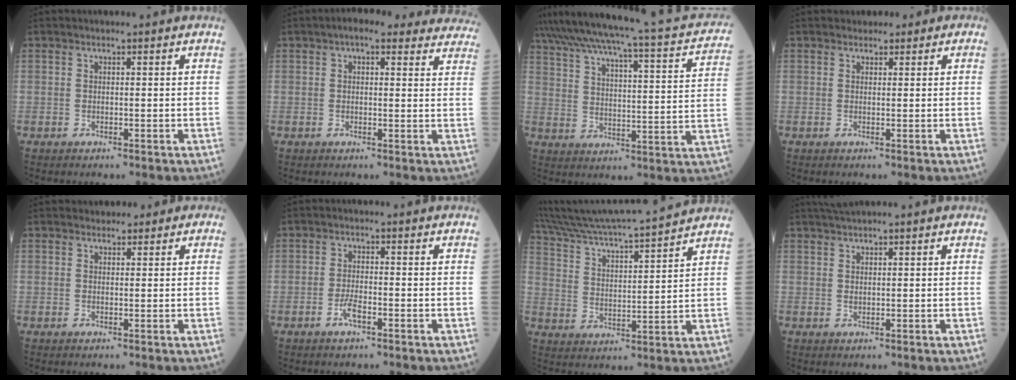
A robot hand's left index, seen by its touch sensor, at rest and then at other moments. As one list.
[{"total": 13.1, "force": [11.4, 4.1, 5.0], "torque": [-0.024, 0.023, 0.109]}, {"total": 25.1, "force": [21.5, 2.6, 12.6], "torque": [-0.200, -0.006, 0.274]}, {"total": 1.5, "force": [0.9, 1.2, 0.3], "torque": [0.003, 0.000, 0.005]}, {"total": 2.0, "force": [1.5, 1.3, 0.4], "torque": [-0.001, 0.008, 0.016]}, {"total": 2.3, "force": [-1.3, 0.4, 1.9], "torque": [-0.042, -0.001, -0.027]}, {"total": 17.4, "force": [16.2, -0.3, 6.2], "torque": [-0.129, 0.004, 0.259]}, {"total": 2.3, "force": [2.1, 0.0, 1.0], "torque": [-0.020, 0.009, 0.042]}]